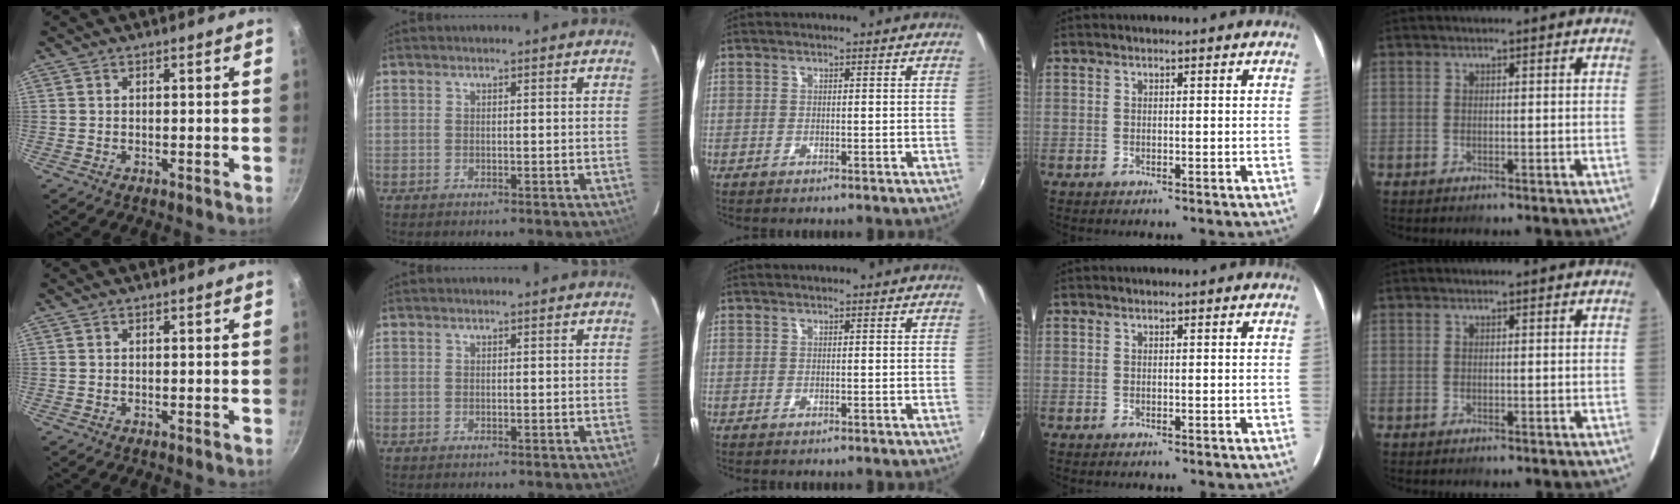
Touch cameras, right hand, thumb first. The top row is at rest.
{}